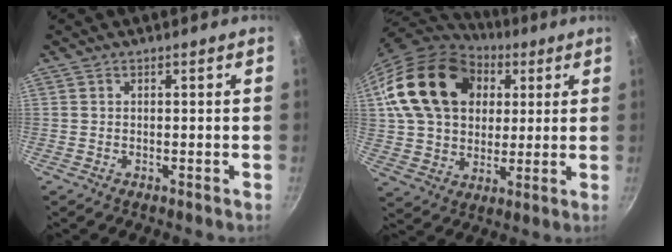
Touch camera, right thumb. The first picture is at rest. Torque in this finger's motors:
{"motor_torque": [0.98, 4.02, 1.20, -0.69, 0.20]}